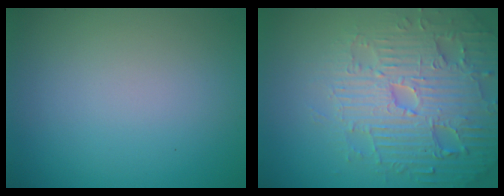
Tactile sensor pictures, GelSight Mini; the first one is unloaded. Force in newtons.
{"total": 6.0, "press": 5.9, "slide": 1.5}